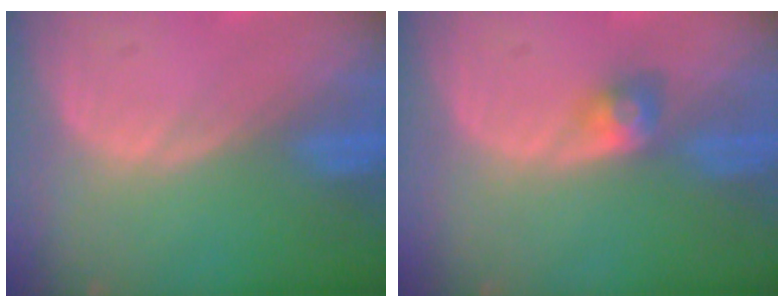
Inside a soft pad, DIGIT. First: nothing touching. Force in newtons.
{"total": 3.0, "press": 2.6, "slide": 1.5}